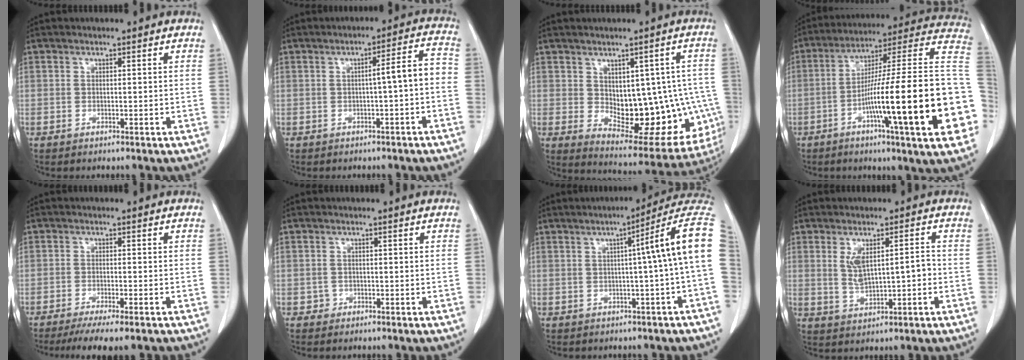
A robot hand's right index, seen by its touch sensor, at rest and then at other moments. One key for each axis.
{"total": 5.0, "fx": -1.0, "fy": 0.3, "fz": 4.9, "tx": -0.064, "ty": 0.021, "tz": -0.014}
{"total": 17.2, "fx": -1.4, "fy": 8.8, "fz": 14.7, "tx": -0.158, "ty": 0.010, "tz": 0.011}
{"total": 29.1, "fx": -6.5, "fy": 1.4, "fz": 28.3, "tx": -0.320, "ty": 0.004, "tz": -0.111}
{"total": 8.2, "fx": -6.7, "fy": 0.6, "fz": 4.8, "tx": -0.061, "ty": -0.014, "tz": -0.100}
{"total": 1.1, "fx": -0.4, "fy": 1.0, "fz": -0.2, "tx": 0.004, "ty": 0.006, "tz": -0.009}
{"total": 9.9, "fx": 0.9, "fy": -1.4, "fz": 9.7, "tx": -0.110, "ty": 0.029, "tz": 0.002}
{"total": 5.5, "fx": 0.2, "fy": 1.8, "fz": 5.2, "tx": -0.094, "ty": 0.009, "tz": 0.016}